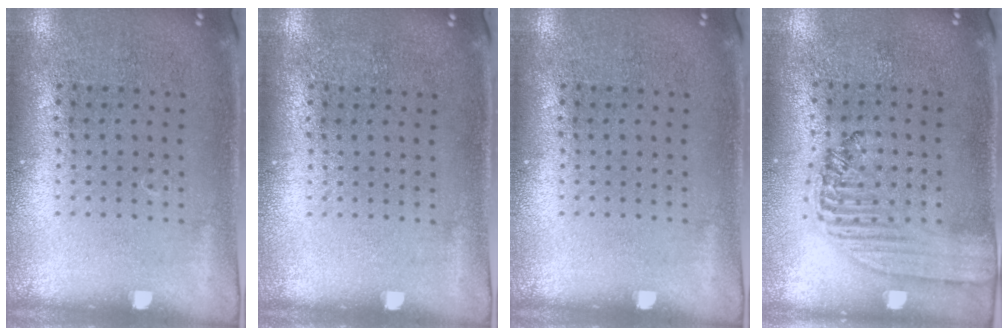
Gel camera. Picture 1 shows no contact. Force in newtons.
{"total": 0.0}
{"total": 0.0}
{"total": 1.5, "press": 1.4, "slide": 0.6}